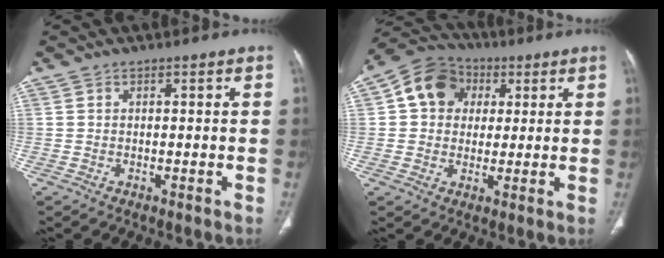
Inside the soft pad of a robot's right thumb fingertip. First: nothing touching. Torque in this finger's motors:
{"motor_torque": [-0.88, 1.03, 0.15, -0.10, 0.08]}